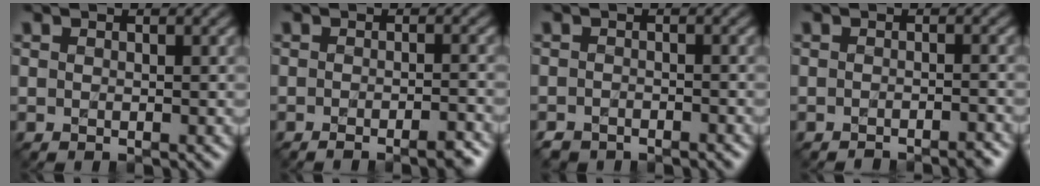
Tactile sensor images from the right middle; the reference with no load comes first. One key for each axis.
{"total": 3.4, "fx": -2.3, "fy": 0.7, "fz": 2.4, "tx": -0.028, "ty": 0.005, "tz": -0.033}
{"total": 2.1, "fx": -1.9, "fy": 0.8, "fz": 0.3, "tx": -0.004, "ty": 0.002, "tz": -0.030}
{"total": 1.9, "fx": -1.7, "fy": 0.3, "fz": 0.7, "tx": 0.001, "ty": 0.003, "tz": -0.025}